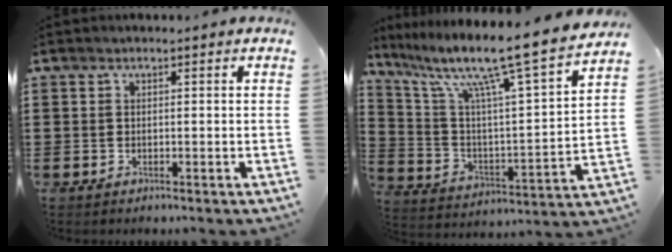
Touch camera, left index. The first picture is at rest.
{"total": 11.9, "force": [9.4, 0.1, 7.4], "torque": [-0.161, -0.072, 0.142]}